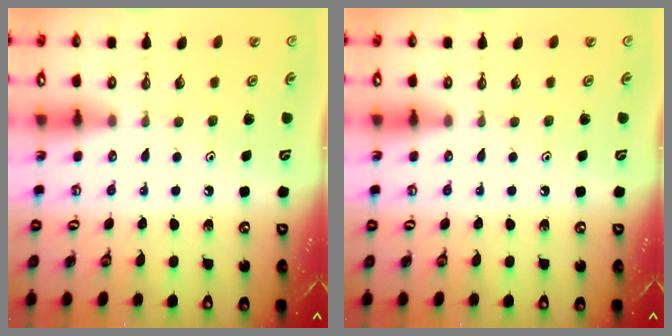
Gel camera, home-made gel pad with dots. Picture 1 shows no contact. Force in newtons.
{"total": 0.0}